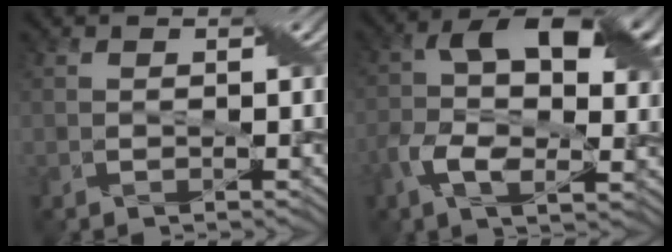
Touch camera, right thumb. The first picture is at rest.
{"total": 13.2, "force": [0.7, 7.3, 11.0], "torque": [-0.206, 0.000, 0.006]}